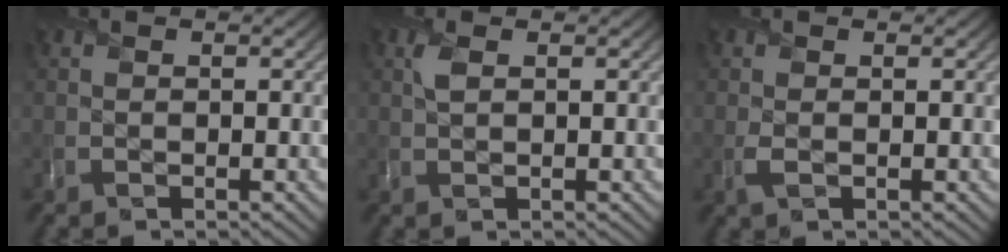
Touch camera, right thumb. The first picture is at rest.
{"total": 1.5, "force": [0.6, 0.7, 1.2], "torque": [-0.032, 0.002, 0.013]}
{"total": 1.0, "force": [-0.2, 0.6, 0.8], "torque": [-0.022, -0.003, -0.002]}